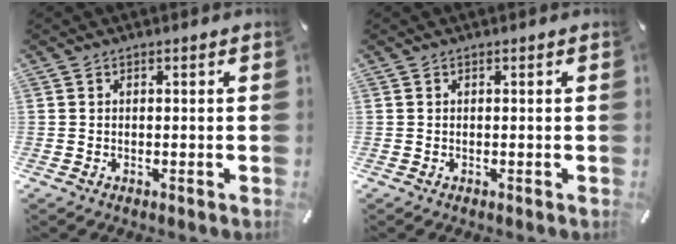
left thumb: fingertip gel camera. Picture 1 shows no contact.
{"total": 0.0}